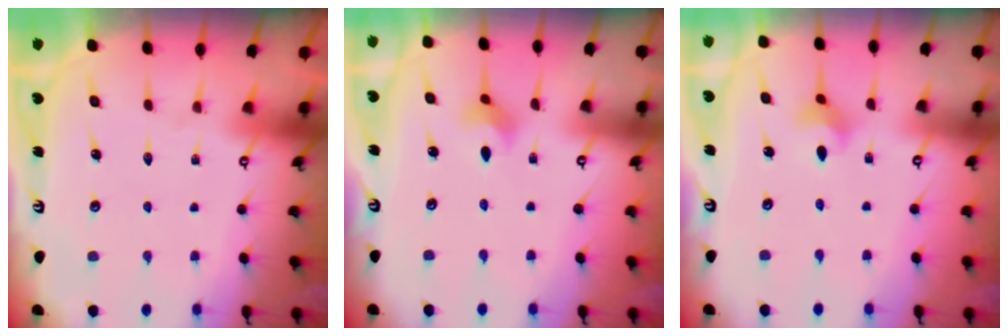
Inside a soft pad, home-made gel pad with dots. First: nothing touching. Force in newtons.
{"total": 2.9, "press": 2.9, "slide": 0.4}
{"total": 3.8, "press": 3.8, "slide": 0.3}